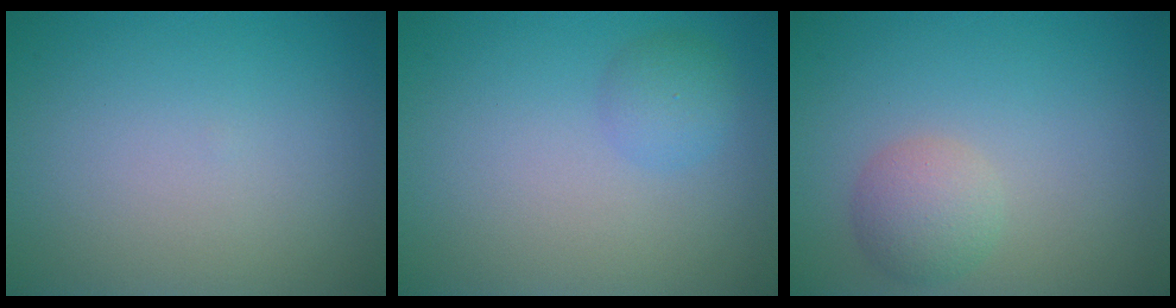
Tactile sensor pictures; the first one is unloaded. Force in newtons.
{"total": 1.9, "press": 1.9, "slide": 0.1}
{"total": 2.7, "press": 2.7, "slide": 0.1}